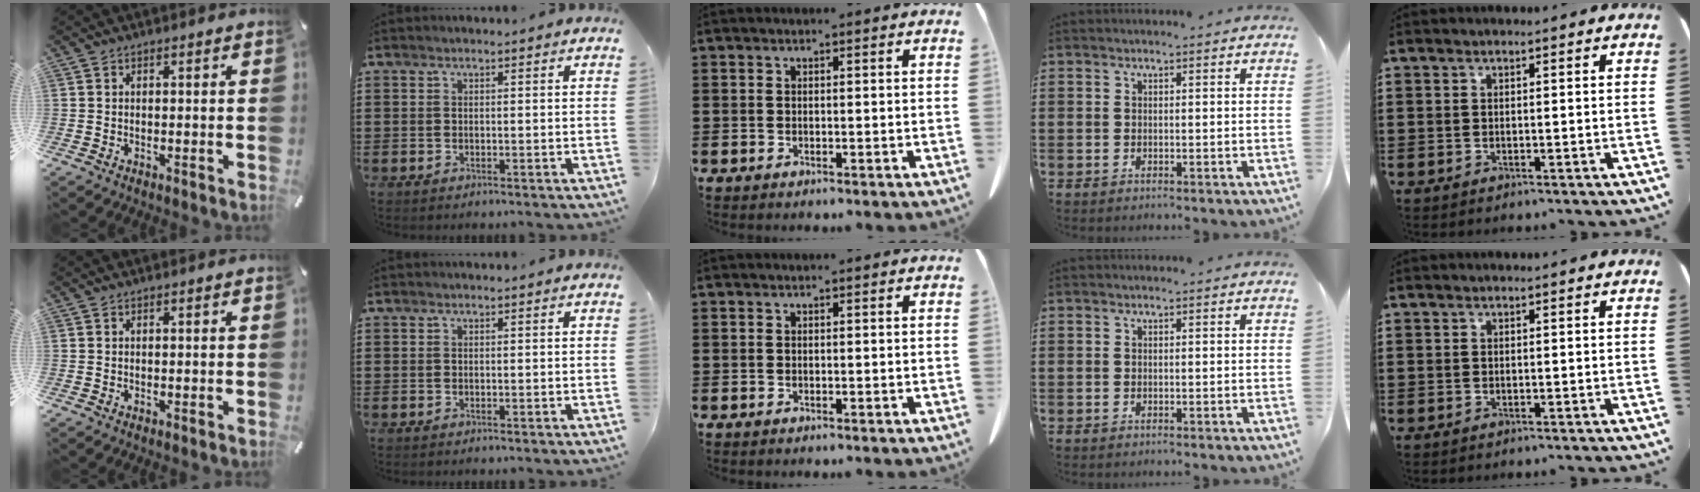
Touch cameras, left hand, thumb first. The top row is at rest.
{}